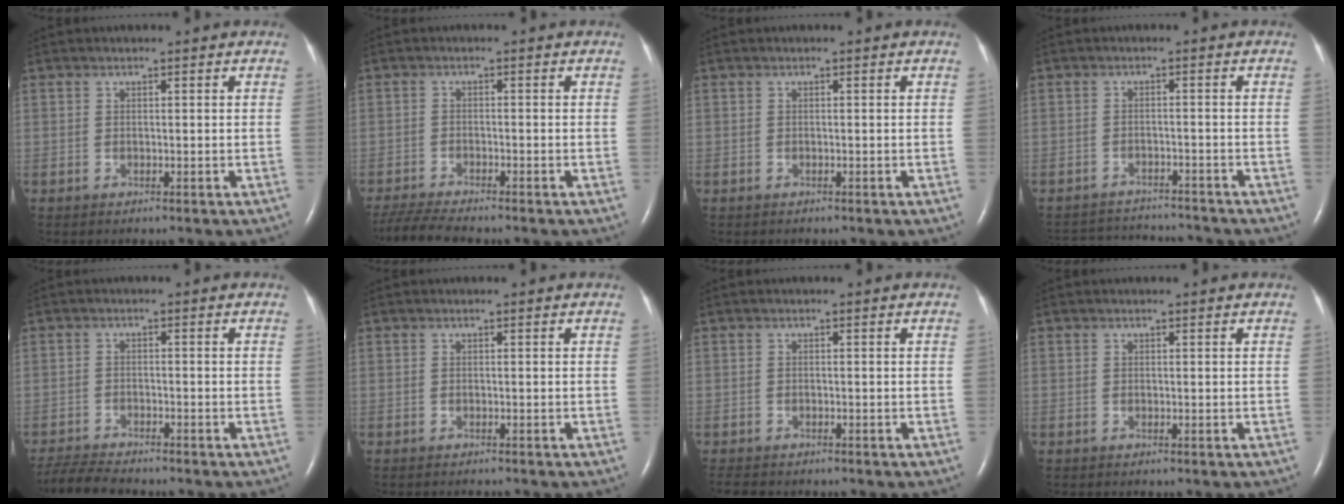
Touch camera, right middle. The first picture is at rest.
{"total": 6.0, "force": [-5.5, -0.1, 2.4], "torque": [-0.047, -0.023, -0.096]}
{"total": 0.0}
{"total": 9.1, "force": [-9.0, 0.9, 0.9], "torque": [-0.021, 0.005, -0.127]}
{"total": 6.2, "force": [-5.9, 0.5, 2.0], "torque": [-0.037, -0.021, -0.100]}
{"total": 1.1, "force": [-1.0, 0.0, 0.3], "torque": [-0.006, -0.003, -0.012]}
{"total": 3.3, "force": [-2.9, 1.0, 1.3], "torque": [-0.023, -0.008, -0.038]}
{"total": 0.0}